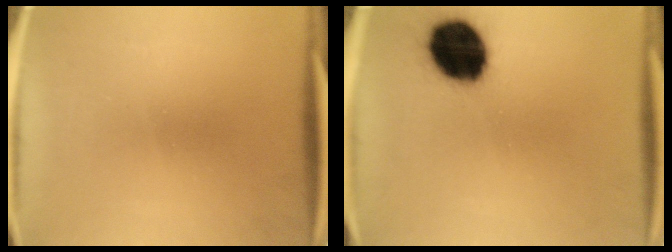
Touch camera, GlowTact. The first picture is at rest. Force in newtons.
{"total": 17.1}